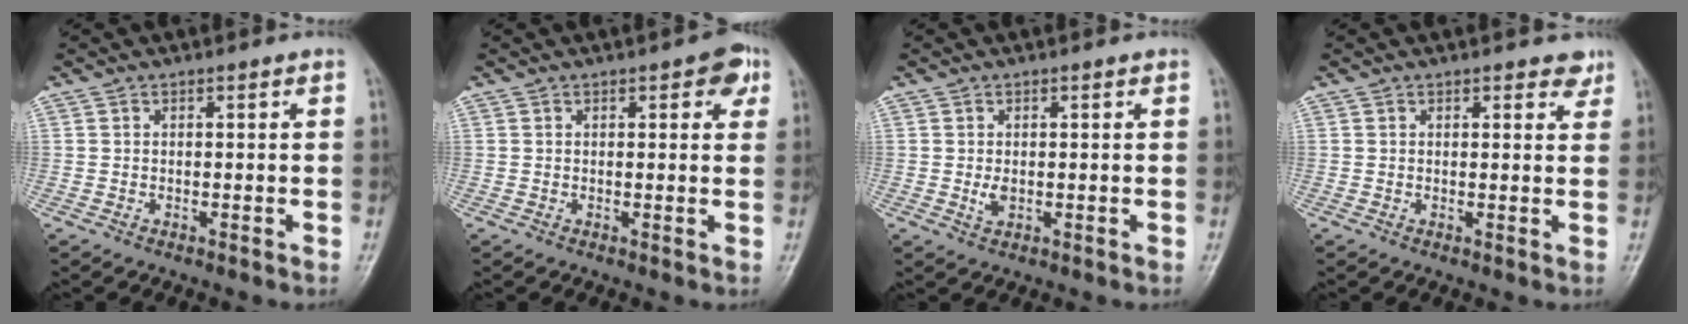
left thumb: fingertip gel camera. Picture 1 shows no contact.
{"total": 4.1, "force": [1.9, 1.9, 3.1], "torque": [-0.016, -0.002, 0.013]}
{"total": 2.1, "force": [0.1, 1.4, 1.6], "torque": [-0.025, -0.006, 0.004]}
{"total": 2.7, "force": [2.0, 1.4, 1.2], "torque": [0.008, -0.009, 0.020]}